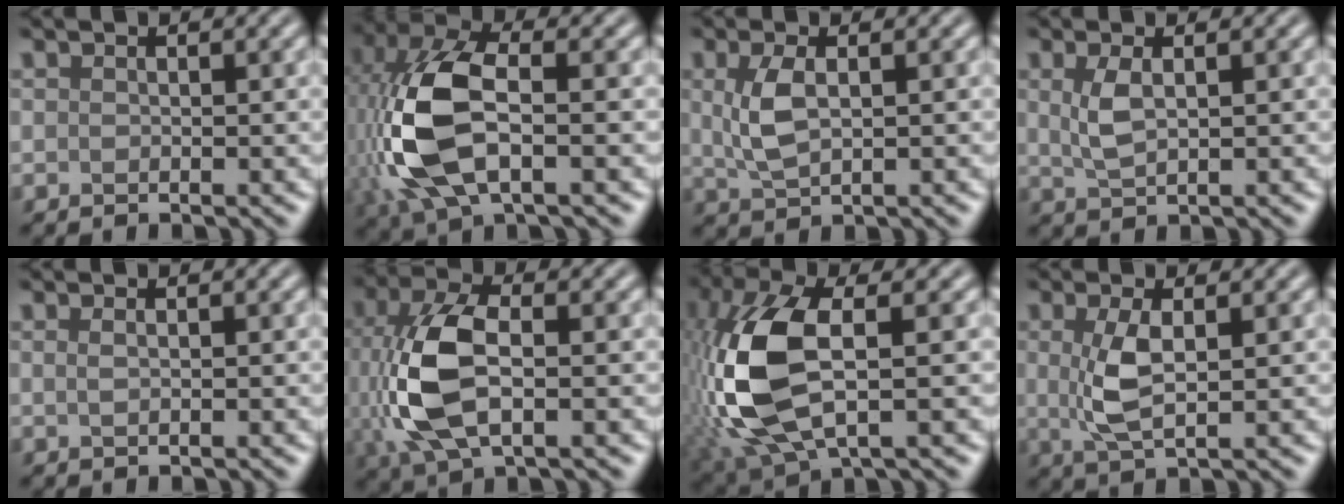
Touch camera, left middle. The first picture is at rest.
{"total": 10.9, "force": [-0.9, 5.6, 9.3], "torque": [-0.229, 0.006, -0.023]}
{"total": 3.4, "force": [0.6, 1.6, 3.0], "torque": [-0.071, 0.000, 0.015]}
{"total": 2.5, "force": [0.7, 1.0, 2.2], "torque": [-0.054, -0.001, 0.016]}
{"total": 0.9, "force": [0.3, 0.4, 0.7], "torque": [-0.009, -0.004, 0.003]}
{"total": 8.6, "force": [-0.2, 4.6, 7.3], "torque": [-0.171, 0.002, -0.006]}
{"total": 11.4, "force": [-0.5, 5.4, 10.0], "torque": [-0.243, 0.000, -0.012]}
{"total": 3.7, "force": [0.5, 1.3, 3.4], "torque": [-0.081, -0.003, 0.010]}